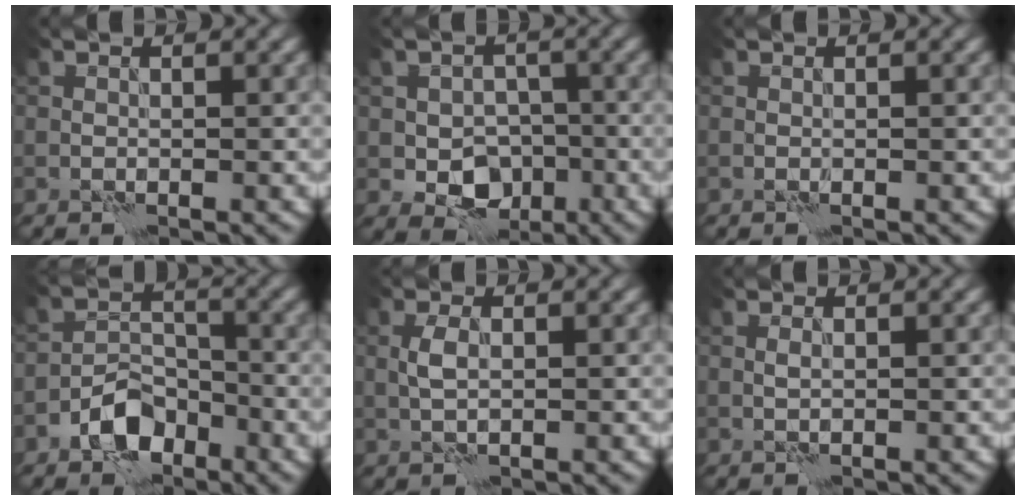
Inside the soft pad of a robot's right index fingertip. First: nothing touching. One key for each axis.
{"total": 5.4, "fx": -1.6, "fy": 4.2, "fz": 3.0, "tx": -0.045, "ty": -0.008, "tz": -0.024}
{"total": 0.0}
{"total": 4.7, "fx": -2.9, "fy": 2.8, "fz": 2.3, "tx": -0.031, "ty": 0.004, "tz": -0.060}
{"total": 1.8, "fx": 0.1, "fy": 0.8, "fz": 1.6, "tx": -0.035, "ty": 0.005, "tz": 0.001}
{"total": 0.5, "fx": 0.1, "fy": 0.1, "fz": 0.5, "tx": -0.013, "ty": 0.002, "tz": 0.001}